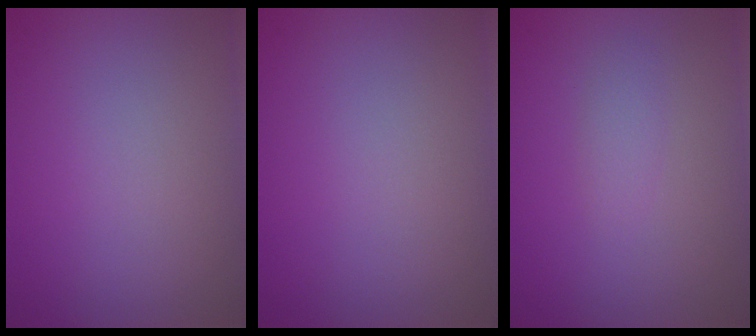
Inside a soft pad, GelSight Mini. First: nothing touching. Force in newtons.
{"total": 0.0}
{"total": 1.0, "press": 1.0, "slide": 0.0}